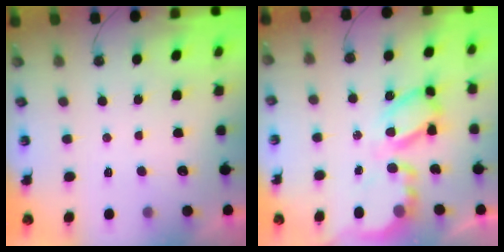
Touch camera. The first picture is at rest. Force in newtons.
{"total": 11.5, "press": 11.5, "slide": 0.9}